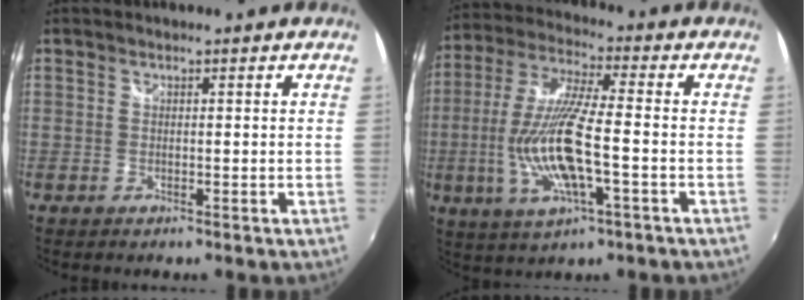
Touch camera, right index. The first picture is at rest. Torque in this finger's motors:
{"motor_torque": [1.59, -0.55, 1.05, 0.21]}